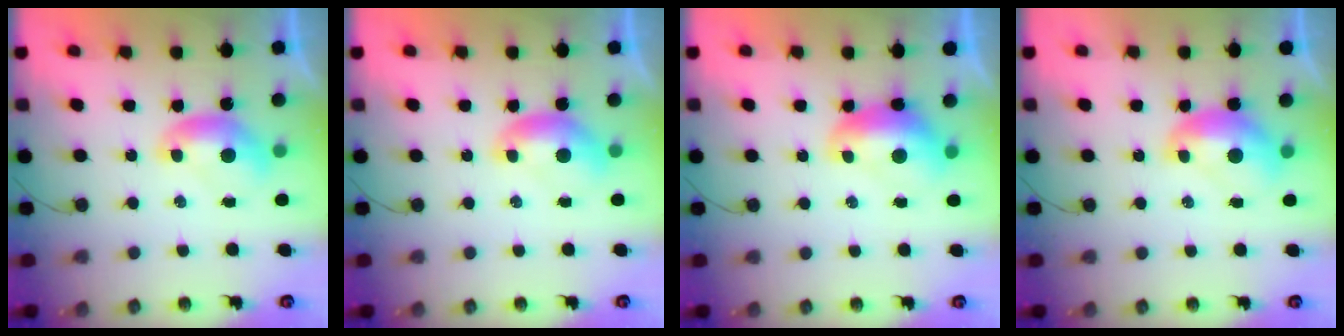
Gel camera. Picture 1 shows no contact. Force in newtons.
{"total": 0.0}
{"total": 1.7, "press": 1.6, "slide": 0.6}
{"total": 2.1, "press": 2.0, "slide": 0.3}